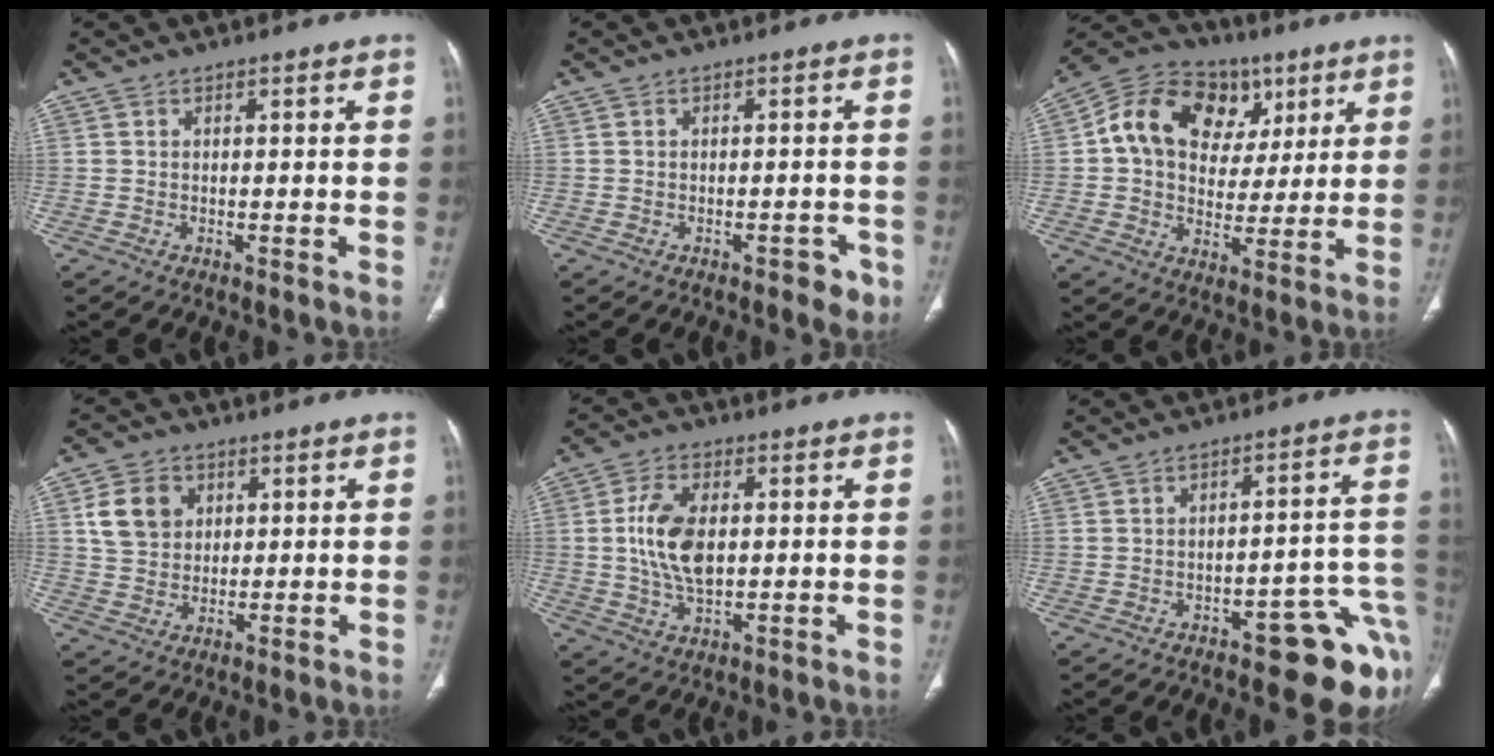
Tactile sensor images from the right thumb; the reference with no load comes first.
{"total": 3.3, "force": [-1.9, 1.7, 2.0], "torque": [-0.013, 0.010, -0.021]}
{"total": 19.0, "force": [5.7, 14.3, 11.1], "torque": [-0.157, 0.020, 0.092]}
{"total": 8.0, "force": [2.6, 6.5, 3.9], "torque": [-0.049, -0.005, 0.050]}
{"total": 10.4, "force": [0.9, 6.0, 8.5], "torque": [-0.163, -0.003, 0.023]}
{"total": 12.9, "force": [-6.2, 4.9, 10.2], "torque": [-0.062, 0.050, -0.071]}